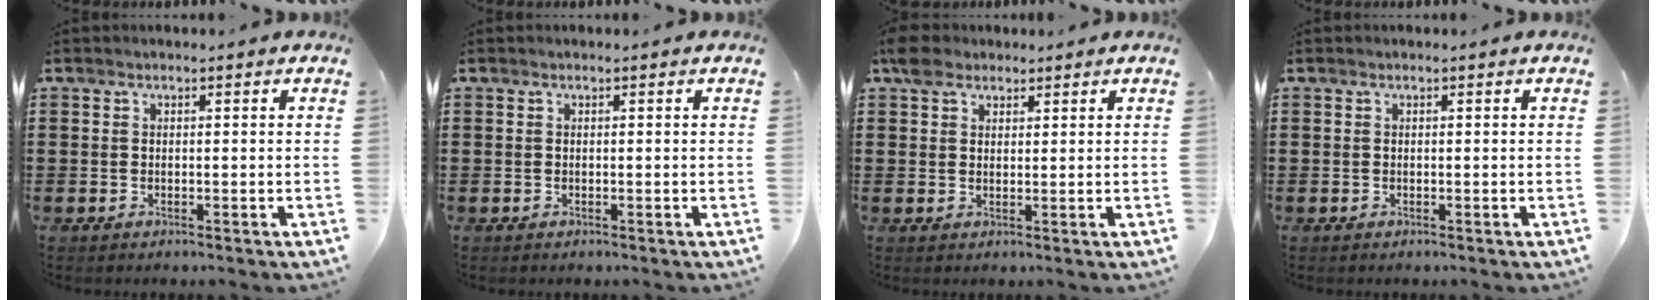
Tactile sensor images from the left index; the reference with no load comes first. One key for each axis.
{"total": 0.0}
{"total": 3.7, "fx": 2.4, "fy": 2.4, "fz": 1.3, "tx": -0.029, "ty": 0.011, "tz": 0.043}
{"total": 0.0}